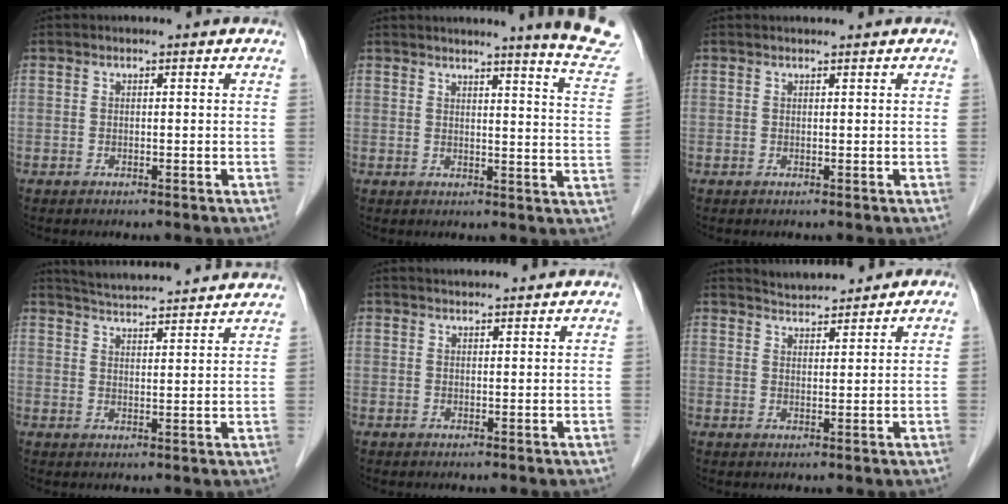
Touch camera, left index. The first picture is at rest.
{"total": 12.8, "force": [11.8, -1.4, 4.6], "torque": [-0.048, -0.082, 0.113]}
{"total": 1.1, "force": [1.0, 0.2, 0.4], "torque": [-0.008, 0.013, 0.018]}
{"total": 14.6, "force": [13.7, 0.7, 4.8], "torque": [-0.084, 0.025, 0.187]}
{"total": 2.7, "force": [2.6, 0.2, 0.5], "torque": [-0.009, 0.025, 0.042]}
{"total": 4.3, "force": [4.2, 0.8, 0.5], "torque": [-0.011, 0.019, 0.072]}